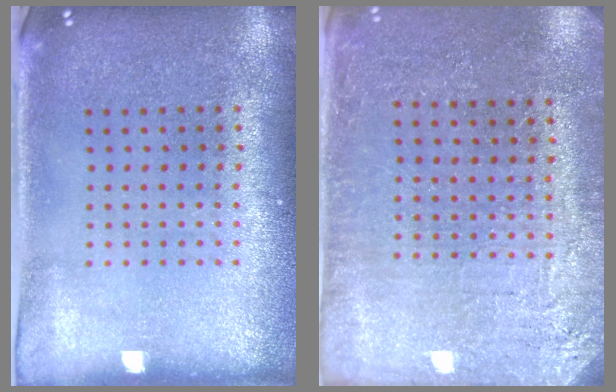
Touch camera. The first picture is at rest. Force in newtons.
{"total": 2.8, "press": 2.8, "slide": 0.4}